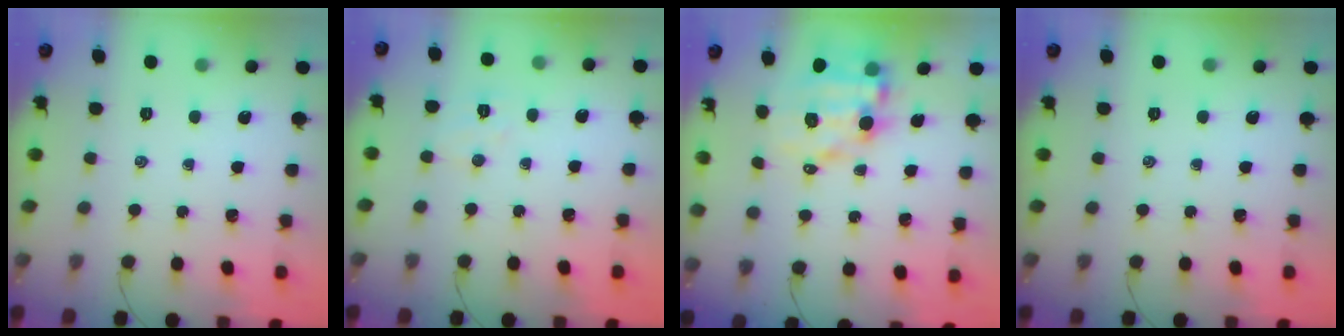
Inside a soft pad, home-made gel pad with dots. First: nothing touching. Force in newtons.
{"total": 5.3, "press": 5.1, "slide": 1.0}
{"total": 8.1, "press": 7.8, "slide": 2.3}
{"total": 0.0}